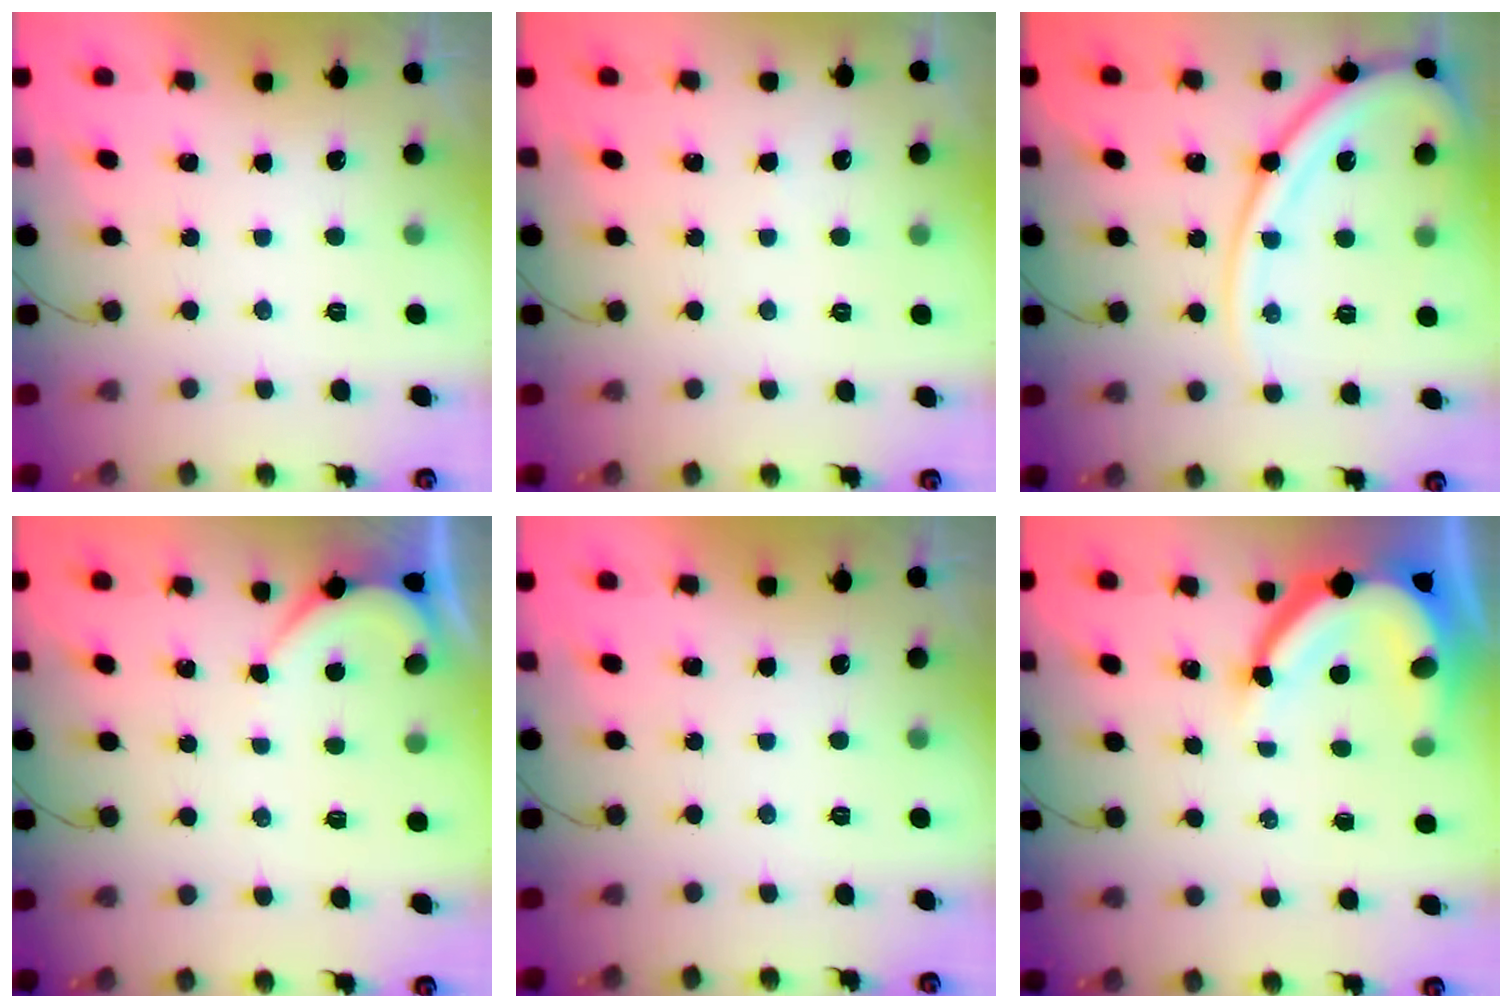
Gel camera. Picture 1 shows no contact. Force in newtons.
{"total": 1.1, "press": 1.1, "slide": 0.2}
{"total": 14.9, "press": 14.8, "slide": 1.7}
{"total": 1.4, "press": 1.4, "slide": 0.2}
{"total": 0.0}
{"total": 10.7, "press": 10.6, "slide": 1.1}